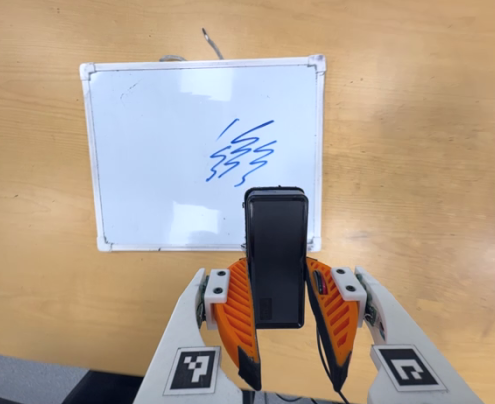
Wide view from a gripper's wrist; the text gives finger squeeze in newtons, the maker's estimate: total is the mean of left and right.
{"total": 4.1, "left": 3.0, "right": 5.3}